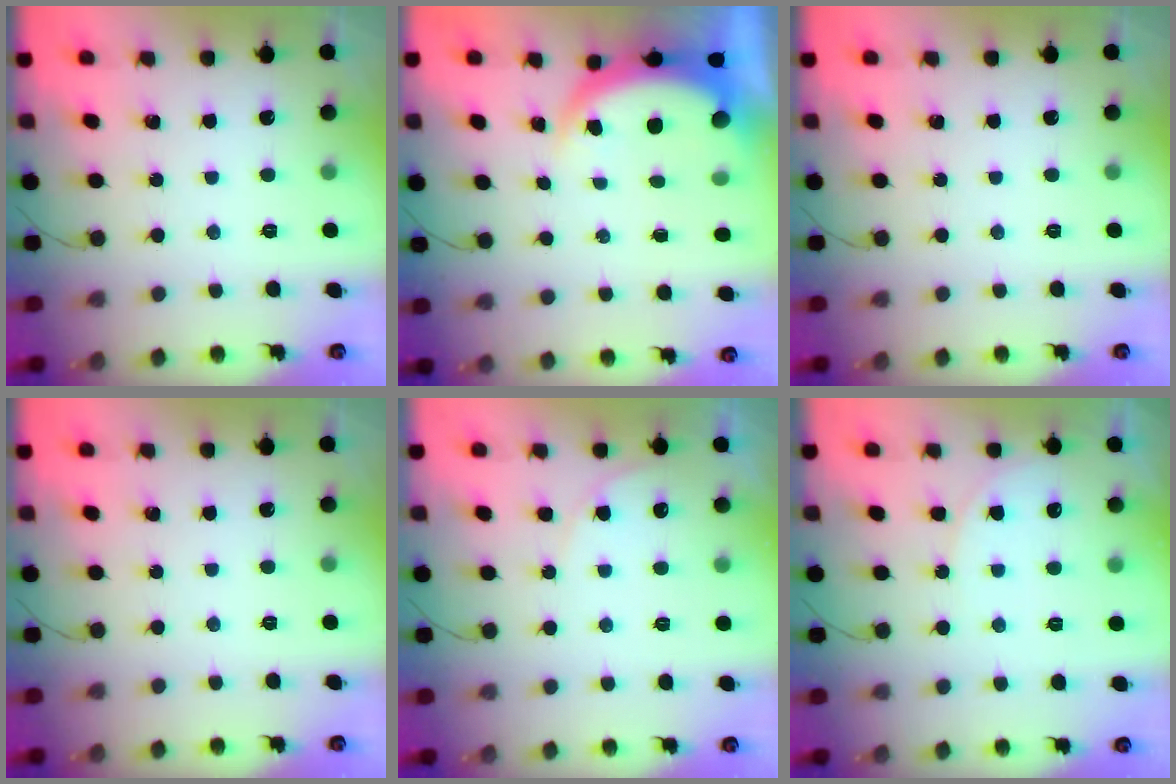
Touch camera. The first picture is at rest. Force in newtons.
{"total": 5.6, "press": 5.5, "slide": 0.5}
{"total": 0.0}
{"total": 0.0}
{"total": 4.1, "press": 4.1, "slide": 0.6}
{"total": 4.8, "press": 4.8, "slide": 0.5}